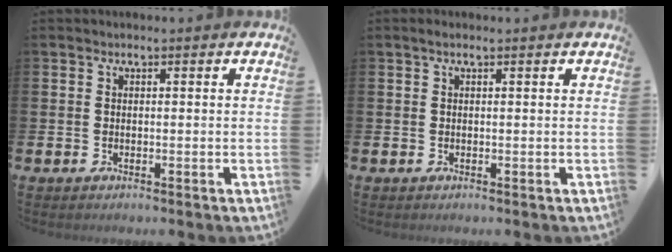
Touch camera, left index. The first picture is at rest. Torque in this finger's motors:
{"motor_torque": [0.29, -0.07, 0.14, 0.00]}